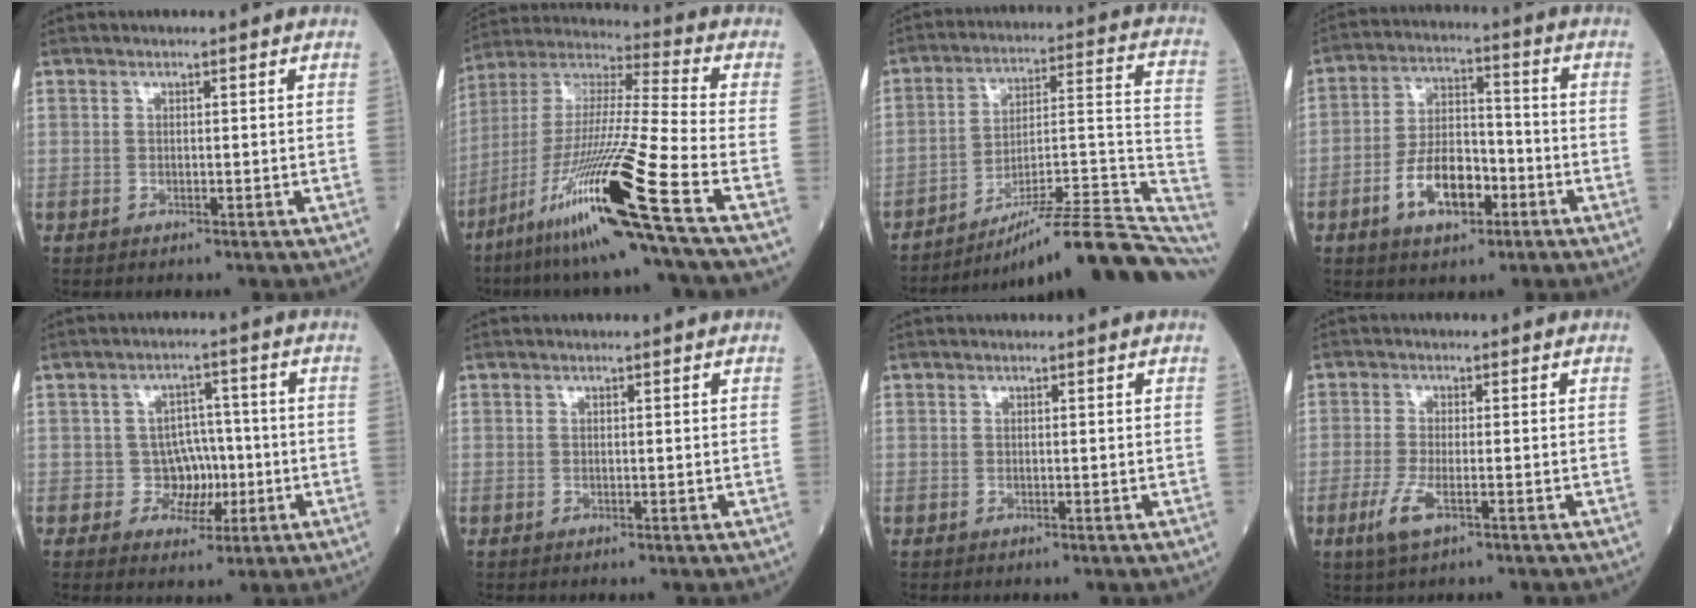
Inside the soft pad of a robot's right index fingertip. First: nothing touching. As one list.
[{"total": 21.8, "force": [-11.5, -1.8, 18.5], "torque": [-0.374, -0.042, -0.220]}, {"total": 22.7, "force": [-18.0, 1.9, 13.6], "torque": [-0.118, 0.026, -0.264]}, {"total": 9.7, "force": [-4.0, 4.7, 7.5], "torque": [-0.146, 0.012, -0.072]}, {"total": 4.8, "force": [-0.8, 4.4, 1.8], "torque": [-0.011, 0.011, -0.011]}, {"total": 0.0}, {"total": 0.0}, {"total": 4.2, "force": [-2.1, 0.7, 3.5], "torque": [-0.084, -0.010, -0.042]}]